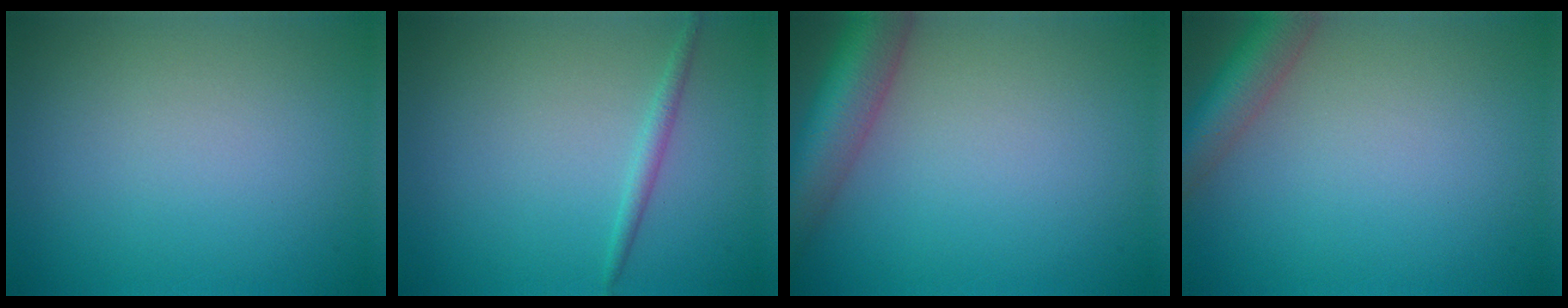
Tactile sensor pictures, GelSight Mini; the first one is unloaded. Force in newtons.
{"total": 1.2, "press": 1.2, "slide": 0.1}
{"total": 7.2, "press": 7.2, "slide": 0.4}
{"total": 4.6, "press": 4.6, "slide": 0.3}